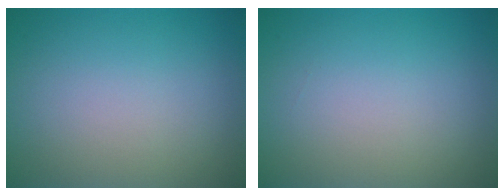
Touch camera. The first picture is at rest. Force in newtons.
{"total": 0.0}